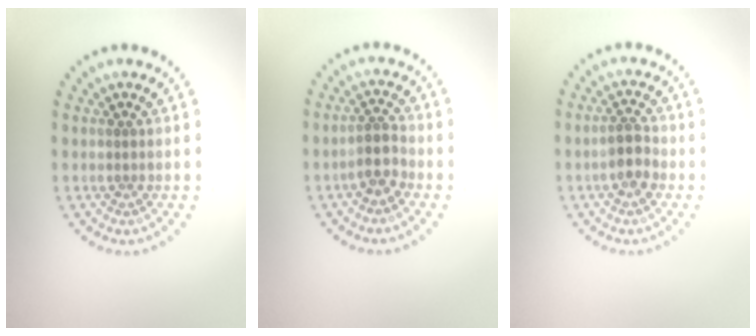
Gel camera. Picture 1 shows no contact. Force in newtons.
{"total": 2.2, "press": 1.8, "slide": 1.2}
{"total": 2.4, "press": 2.2, "slide": 0.8}